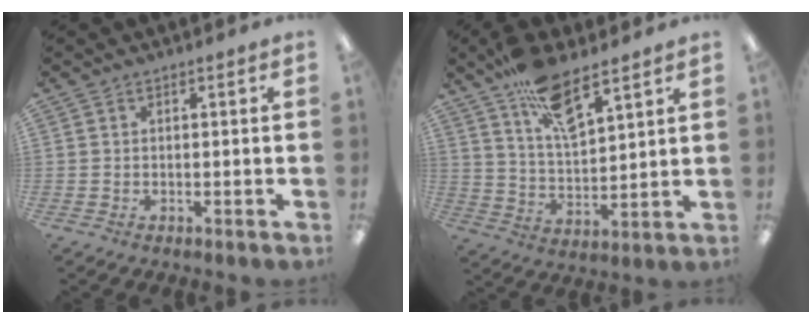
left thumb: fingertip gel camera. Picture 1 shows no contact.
{"total": 13.2, "force": [9.2, 5.0, 8.0], "torque": [-0.135, -0.048, 0.165]}